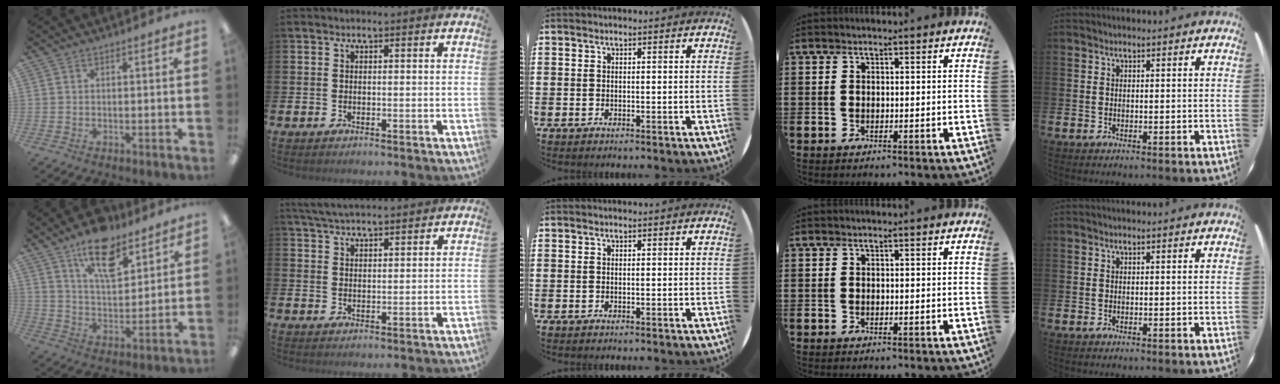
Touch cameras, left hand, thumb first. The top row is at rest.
{"thumb": {"total": 14.3, "force": [9.7, 6.3, 8.3], "torque": [-0.129, -0.046, 0.168]}, "index": {"total": 4.5, "force": [4.3, 0.5, 1.1], "torque": [-0.034, -0.015, 0.080]}}